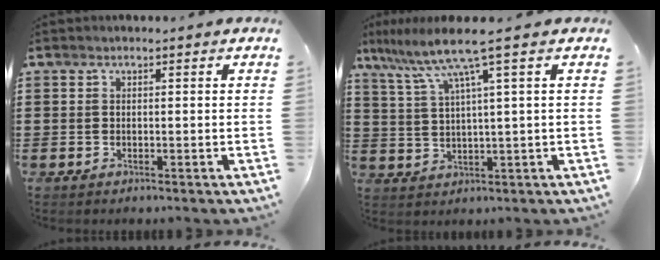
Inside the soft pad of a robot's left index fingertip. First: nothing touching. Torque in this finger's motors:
{"motor_torque": [1.08, 0.85, 0.65, 0.21]}